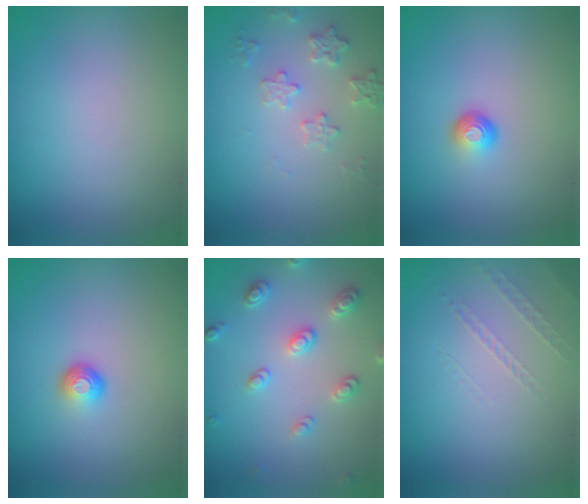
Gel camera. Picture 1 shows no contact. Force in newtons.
{"total": 2.5, "press": 2.4, "slide": 0.6}
{"total": 1.5, "press": 1.0, "slide": 1.1}
{"total": 1.5, "press": 1.0, "slide": 1.1}
{"total": 3.0, "press": 2.9, "slide": 0.6}
{"total": 1.0, "press": 0.4, "slide": 0.9}